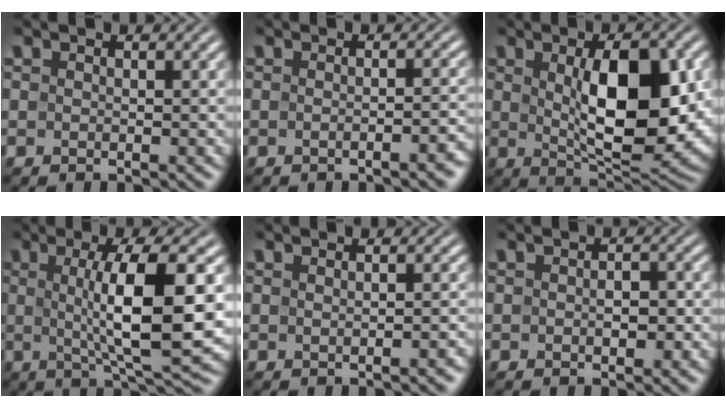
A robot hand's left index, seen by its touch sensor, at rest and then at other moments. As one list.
[{"total": 2.9, "force": [-1.1, 1.0, 2.5], "torque": [-0.014, 0.004, -0.017]}, {"total": 10.6, "force": [0.7, 4.4, 9.6], "torque": [-0.145, -0.007, 0.024]}, {"total": 9.3, "force": [0.6, 2.1, 9.0], "torque": [-0.128, -0.002, 0.013]}, {"total": 2.1, "force": [0.0, 0.8, 2.0], "torque": [-0.008, 0.006, -0.004]}, {"total": 2.0, "force": [-0.3, 1.2, 1.5], "torque": [-0.022, 0.000, -0.005]}]